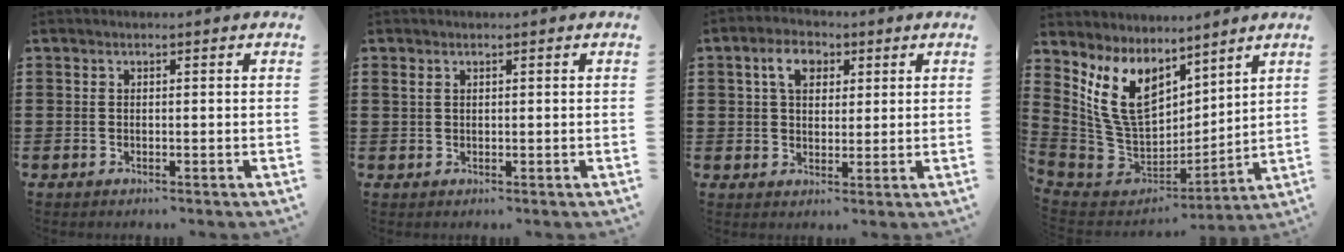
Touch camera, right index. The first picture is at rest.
{"total": 0.8, "force": [0.4, 0.5, 0.5], "torque": [-0.013, 0.002, 0.008]}
{"total": 4.9, "force": [1.9, 3.3, 3.1], "torque": [-0.059, 0.008, 0.028]}
{"total": 11.7, "force": [5.7, 7.3, 7.1], "torque": [-0.182, -0.018, 0.112]}